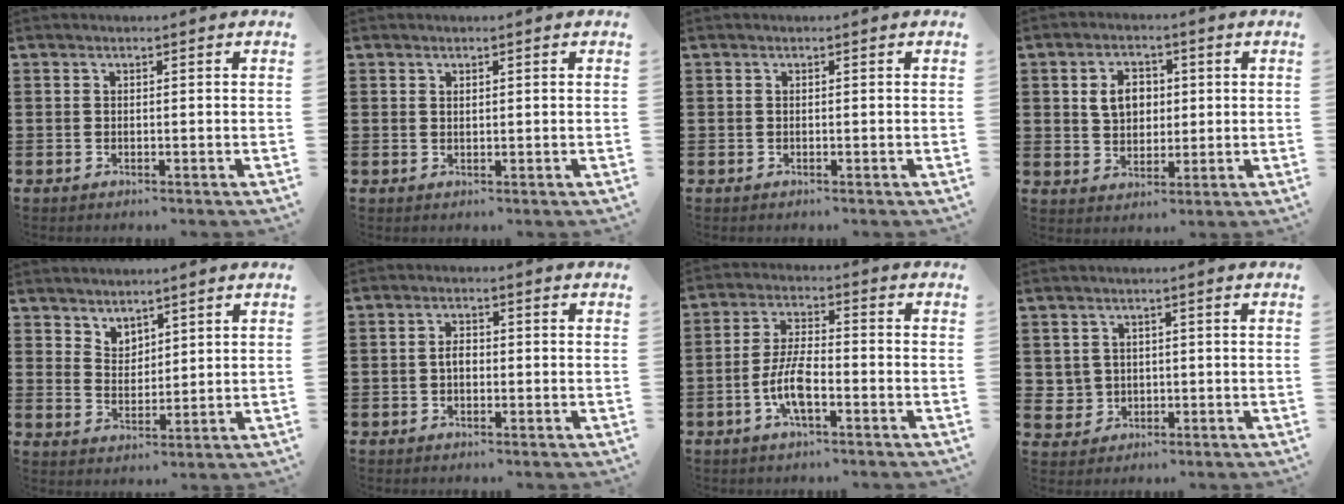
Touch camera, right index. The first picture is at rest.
{"total": 0.6, "force": [0.4, 0.4, 0.3], "torque": [-0.006, 0.002, 0.008]}
{"total": 0.0}
{"total": 5.3, "force": [1.0, 4.1, 3.2], "torque": [-0.068, 0.012, 0.012]}
{"total": 3.3, "force": [3.0, 1.4, -0.4], "torque": [-0.003, -0.004, 0.058]}
{"total": 2.1, "force": [-0.3, 1.2, 1.7], "torque": [-0.032, 0.005, -0.007]}
{"total": 6.9, "force": [-2.6, 2.3, 6.0], "torque": [-0.141, -0.007, -0.056]}
{"total": 2.5, "force": [0.4, 2.4, 0.3], "torque": [-0.020, 0.007, 0.005]}